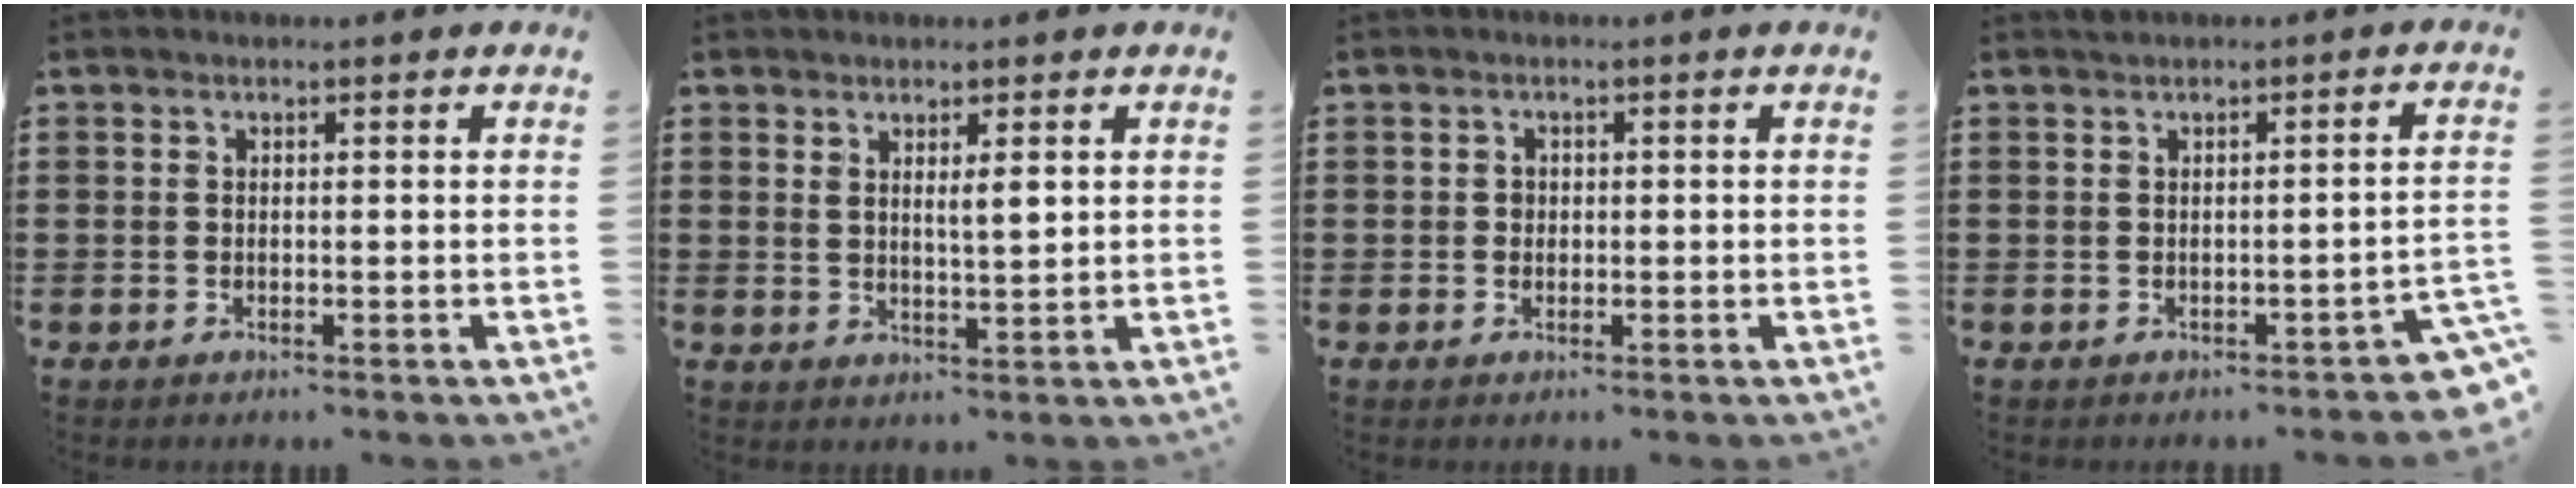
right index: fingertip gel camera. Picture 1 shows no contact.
{"total": 2.7, "force": [1.4, 0.5, 2.2], "torque": [-0.036, 0.000, 0.021]}
{"total": 0.9, "force": [0.0, 0.9, 0.3], "torque": [-0.010, 0.004, 0.000]}
{"total": 1.3, "force": [-0.7, 0.3, 1.0], "torque": [-0.023, -0.002, -0.015]}